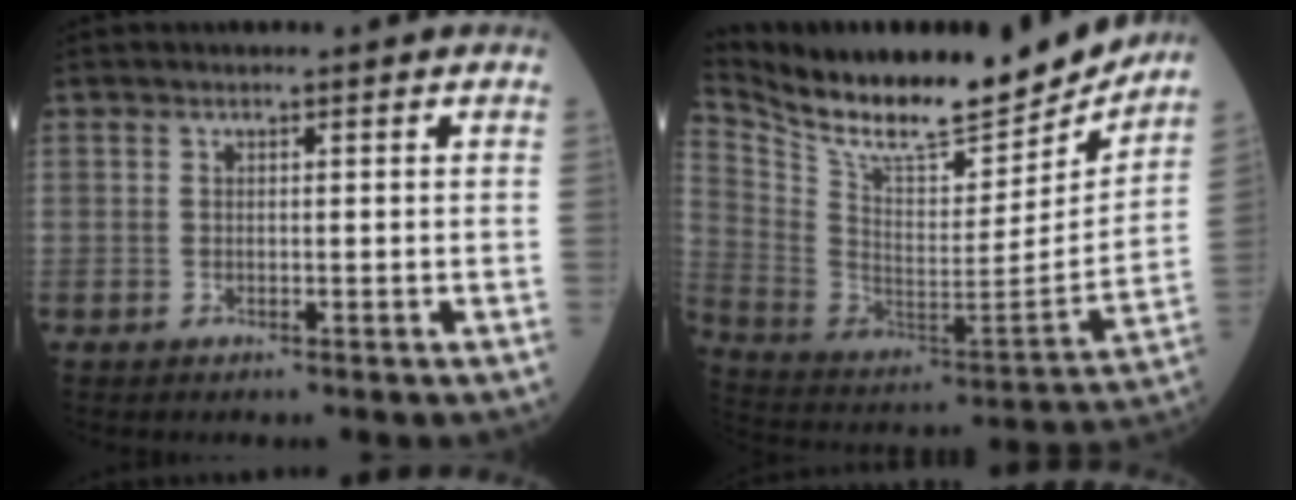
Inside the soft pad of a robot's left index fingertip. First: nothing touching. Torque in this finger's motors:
{"motor_torque": [0.97, -1.17, 0.14, 0.07]}